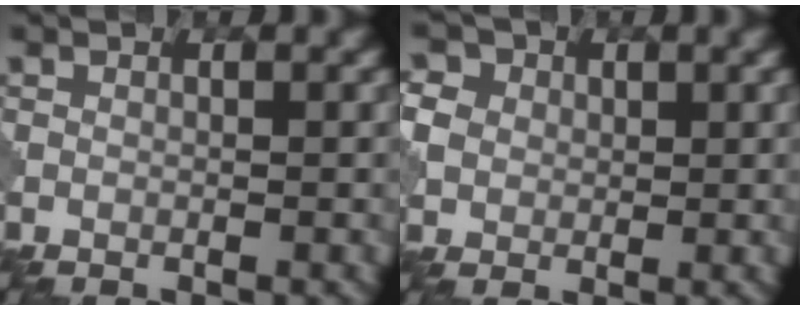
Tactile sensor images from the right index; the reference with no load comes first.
{"total": 2.6, "force": [0.5, 2.6, 0.4], "torque": [-0.032, 0.005, 0.009]}